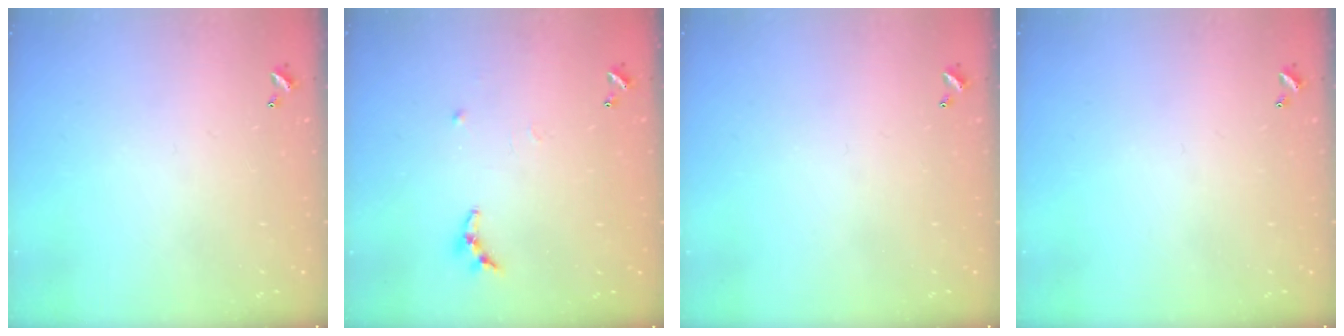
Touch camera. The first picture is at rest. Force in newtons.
{"total": 6.1, "press": 6.1, "slide": 0.3}
{"total": 0.0}
{"total": 0.0}